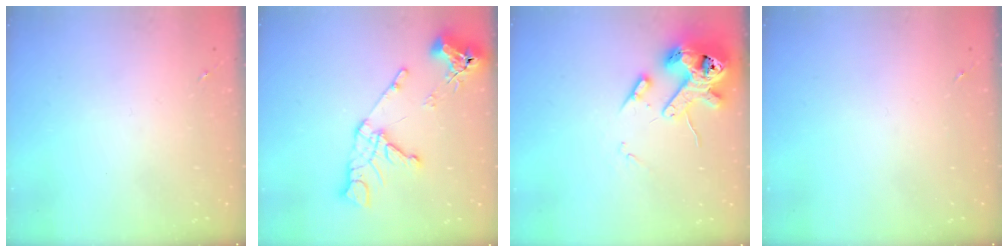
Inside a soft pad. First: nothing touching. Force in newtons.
{"total": 14.1, "press": 14.0, "slide": 1.6}
{"total": 14.8, "press": 14.7, "slide": 2.3}
{"total": 0.0}